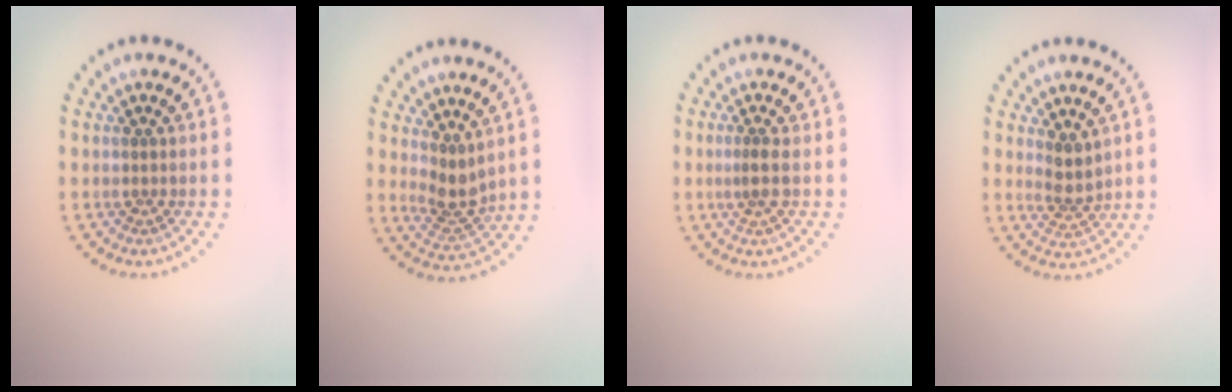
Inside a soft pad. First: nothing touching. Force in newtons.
{"total": 2.5, "press": 2.0, "slide": 1.5}
{"total": 1.3, "press": 0.8, "slide": 0.9}
{"total": 1.8, "press": 1.5, "slide": 1.1}